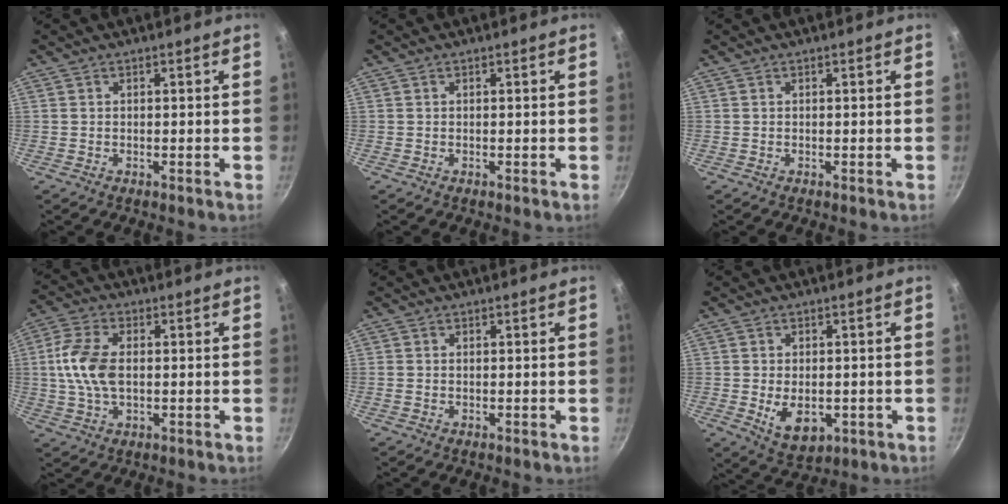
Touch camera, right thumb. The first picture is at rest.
{"total": 0.0}
{"total": 0.0}
{"total": 10.2, "force": [0.4, 5.9, 8.2], "torque": [-0.164, 0.015, 0.001]}
{"total": 0.8, "force": [0.0, 0.6, 0.5], "torque": [-0.010, 0.002, -0.002]}
{"total": 7.9, "force": [-1.4, 5.1, 5.8], "torque": [-0.076, -0.009, -0.006]}